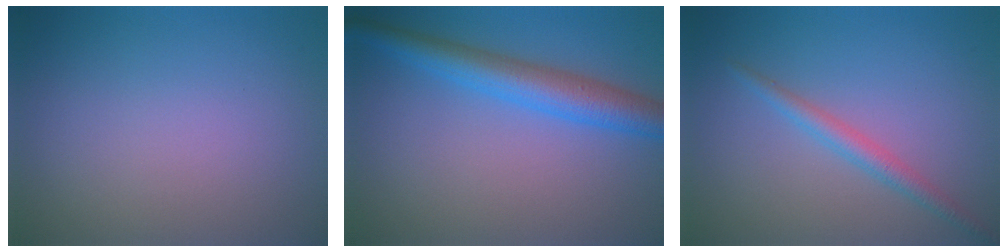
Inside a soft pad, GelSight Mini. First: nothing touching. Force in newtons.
{"total": 4.9, "press": 4.9, "slide": 0.2}
{"total": 2.0, "press": 2.0, "slide": 0.1}